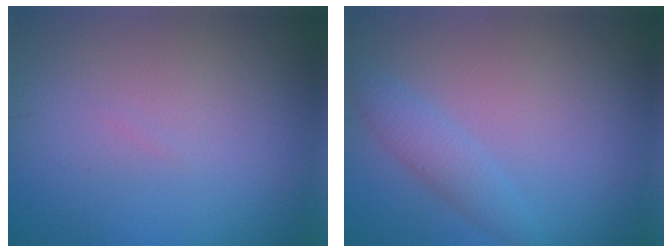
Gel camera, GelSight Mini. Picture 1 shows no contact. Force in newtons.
{"total": 2.1, "press": 2.0, "slide": 0.2}